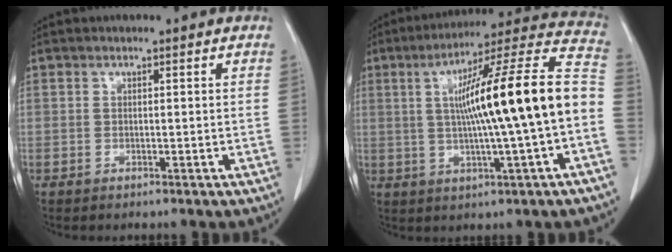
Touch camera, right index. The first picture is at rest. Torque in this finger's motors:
{"motor_torque": [1.48, -0.66, 0.56, 0.21]}